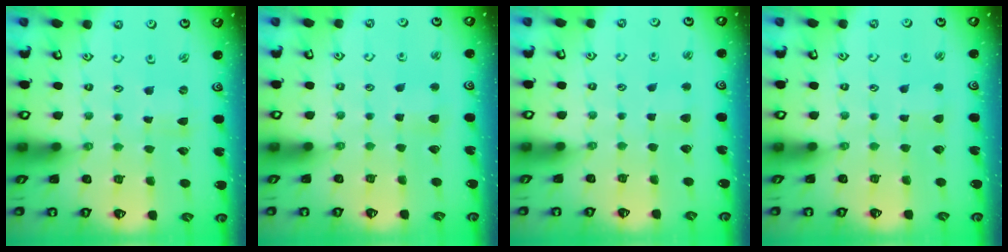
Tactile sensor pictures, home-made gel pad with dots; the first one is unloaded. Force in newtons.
{"total": 4.3, "press": 4.2, "slide": 0.7}
{"total": 3.6, "press": 3.5, "slide": 0.7}
{"total": 2.5, "press": 2.5, "slide": 0.3}